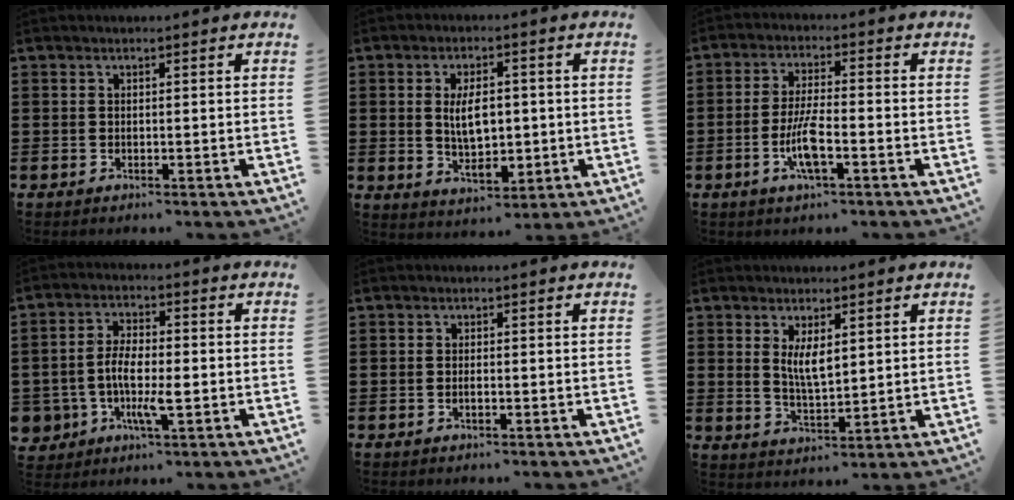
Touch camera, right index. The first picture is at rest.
{"total": 6.9, "force": [0.4, 3.8, 5.8], "torque": [-0.090, 0.004, 0.001]}
{"total": 6.0, "force": [-2.1, 1.2, 5.5], "torque": [-0.120, -0.009, -0.045]}
{"total": 6.1, "force": [-1.6, 3.2, 4.9], "torque": [-0.115, 0.002, -0.036]}
{"total": 0.7, "force": [-0.3, 0.2, 0.7], "torque": [-0.013, -0.005, -0.004]}
{"total": 4.3, "force": [1.4, 1.6, 3.8], "torque": [-0.070, -0.003, 0.023]}